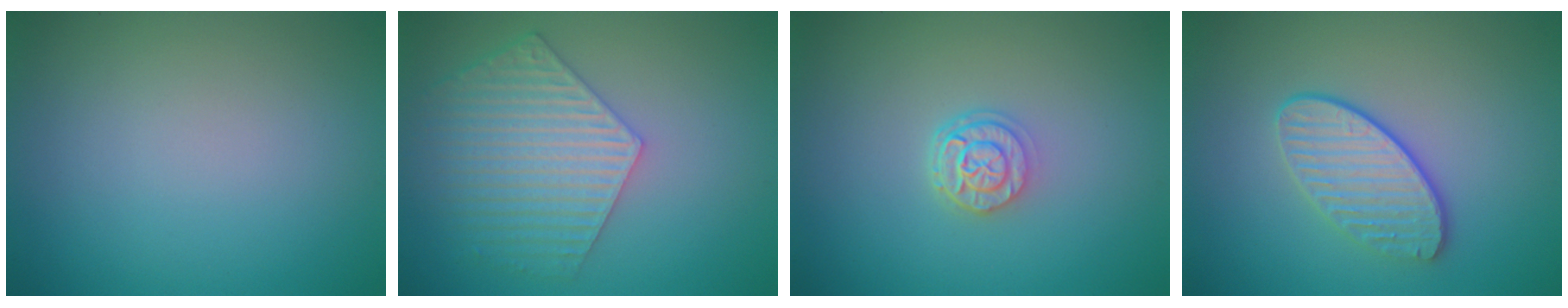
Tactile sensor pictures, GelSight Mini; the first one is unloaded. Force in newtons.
{"total": 5.8, "press": 4.6, "slide": 3.5}
{"total": 2.7, "press": 2.1, "slide": 1.7}
{"total": 3.5, "press": 3.3, "slide": 1.3}